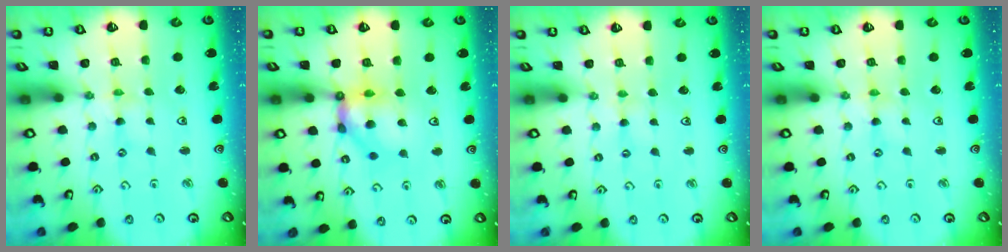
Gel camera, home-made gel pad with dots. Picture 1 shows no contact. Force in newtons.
{"total": 11.4, "press": 11.3, "slide": 1.8}
{"total": 2.1, "press": 2.1, "slide": 0.3}
{"total": 0.0}